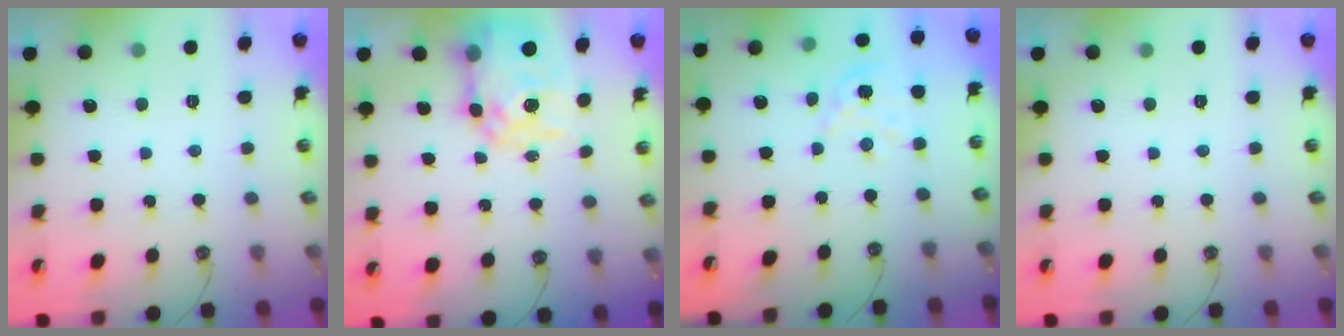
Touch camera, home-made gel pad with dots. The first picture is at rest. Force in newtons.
{"total": 11.8, "press": 11.7, "slide": 1.0}
{"total": 2.5, "press": 2.5, "slide": 0.2}
{"total": 0.0}